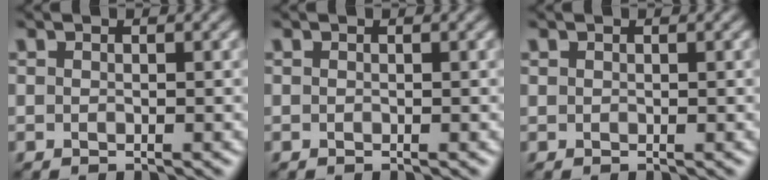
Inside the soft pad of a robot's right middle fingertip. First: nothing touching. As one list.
[{"total": 0.0}, {"total": 0.0}]